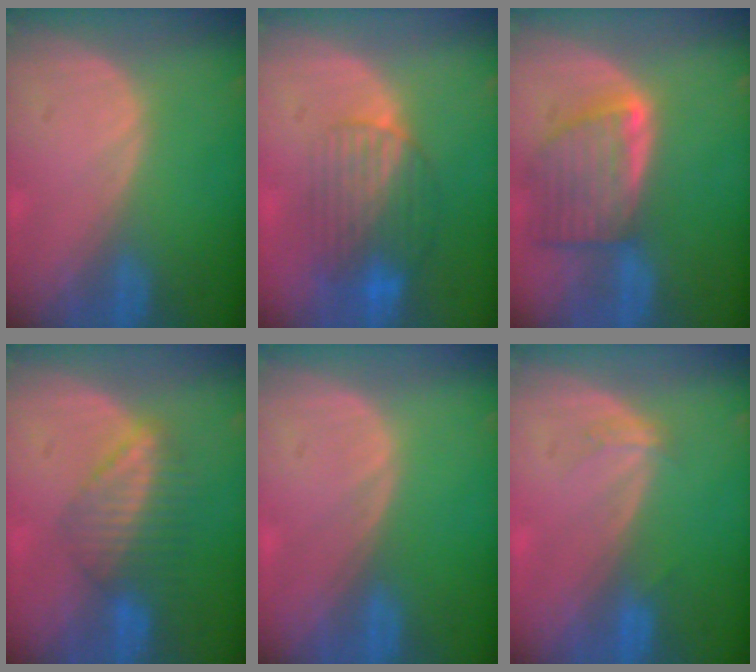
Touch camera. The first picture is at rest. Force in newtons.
{"total": 8.2, "press": 7.3, "slide": 3.9}
{"total": 8.0, "press": 7.3, "slide": 3.3}
{"total": 6.6, "press": 5.9, "slide": 2.8}
{"total": 0.0}
{"total": 1.5, "press": 1.4, "slide": 0.3}